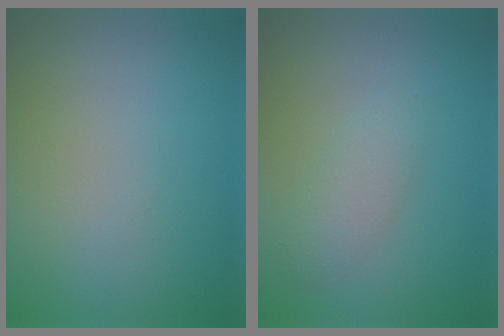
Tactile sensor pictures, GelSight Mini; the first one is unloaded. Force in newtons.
{"total": 2.0, "press": 2.0, "slide": 0.1}